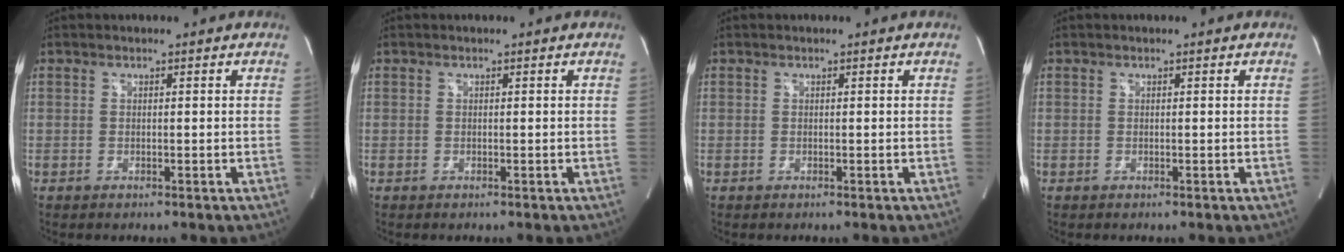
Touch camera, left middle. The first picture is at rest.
{"total": 0.0}
{"total": 0.0}
{"total": 0.0}